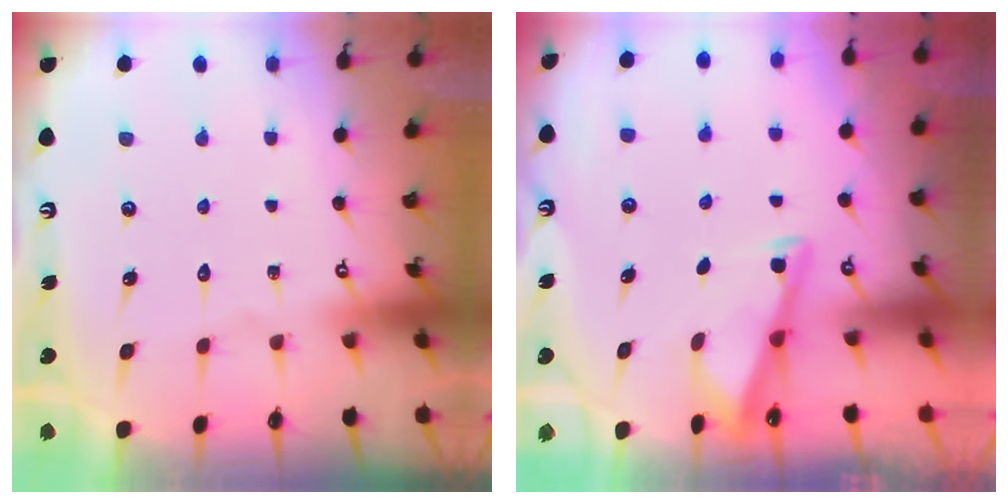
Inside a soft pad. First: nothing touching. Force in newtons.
{"total": 3.3, "press": 3.3, "slide": 0.3}